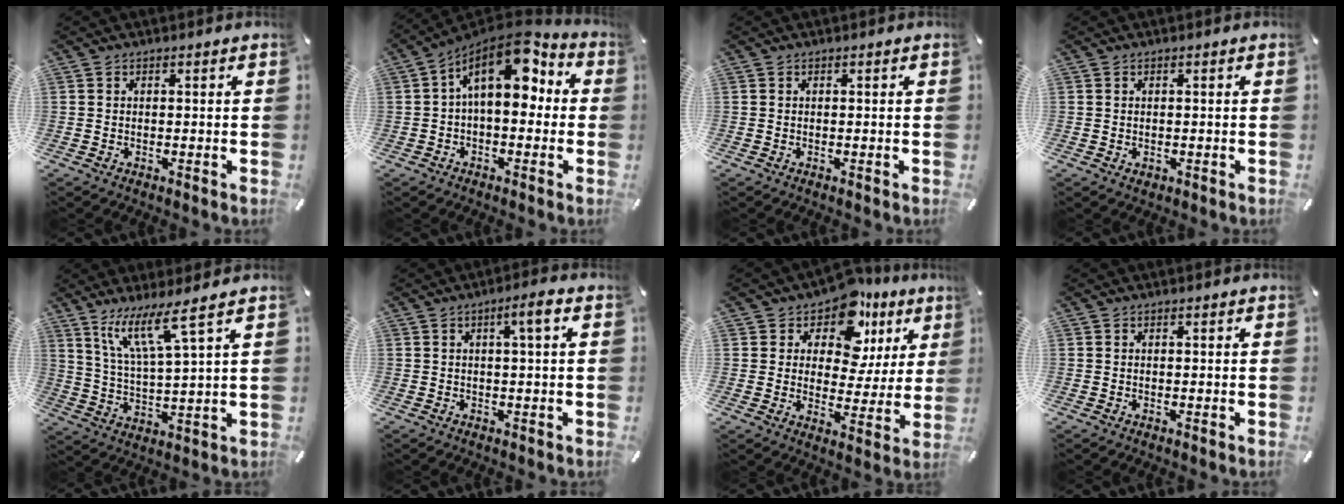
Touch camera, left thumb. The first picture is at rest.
{"total": 13.5, "force": [5.0, 7.0, 10.4], "torque": [-0.180, -0.035, 0.086]}
{"total": 0.0}
{"total": 0.6, "force": [0.1, 0.5, 0.2], "torque": [-0.005, 0.003, 0.001]}
{"total": 10.9, "force": [7.5, 1.1, 7.9], "torque": [-0.171, -0.026, 0.132]}
{"total": 4.2, "force": [1.0, 0.2, 4.1], "torque": [-0.066, -0.004, 0.010]}
{"total": 12.3, "force": [7.6, 7.6, 6.1], "torque": [-0.096, -0.053, 0.134]}
{"total": 0.0}